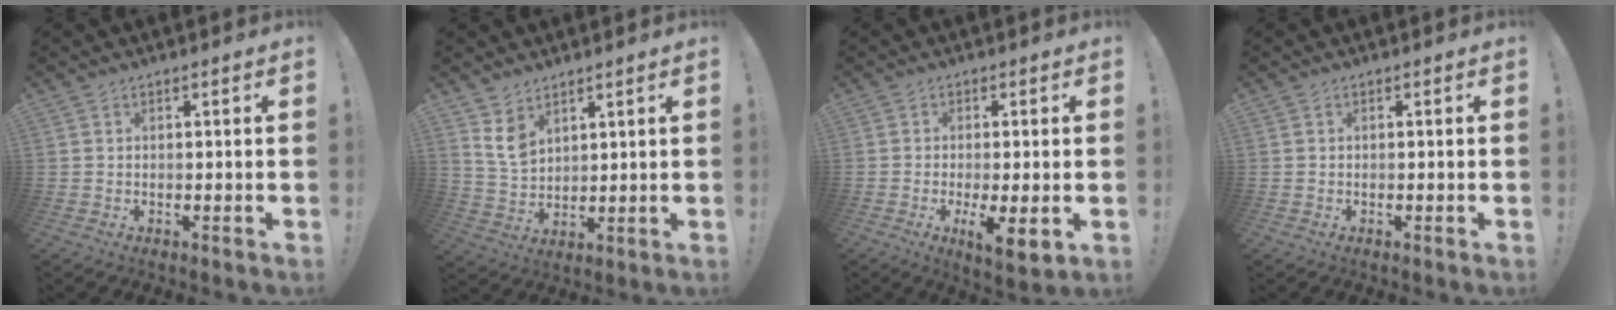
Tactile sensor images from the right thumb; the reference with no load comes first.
{"total": 6.6, "force": [4.3, 3.9, 3.3], "torque": [-0.052, -0.024, 0.081]}
{"total": 7.7, "force": [-1.4, 1.6, 7.4], "torque": [-0.111, -0.012, -0.018]}
{"total": 0.0}